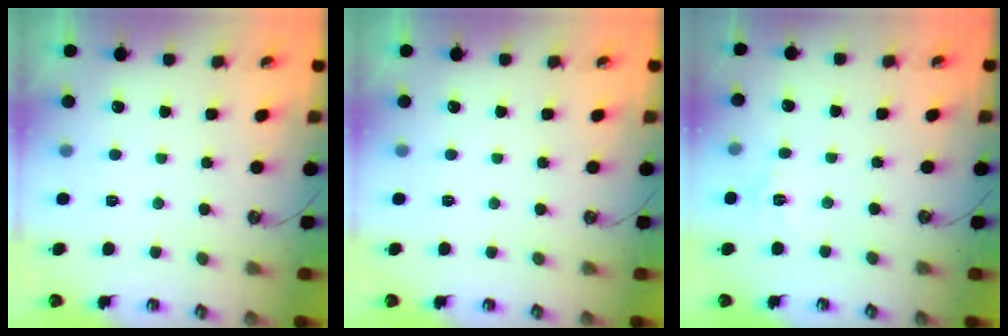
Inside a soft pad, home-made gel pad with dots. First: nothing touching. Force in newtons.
{"total": 0.0}
{"total": 3.1, "press": 3.0, "slide": 0.4}